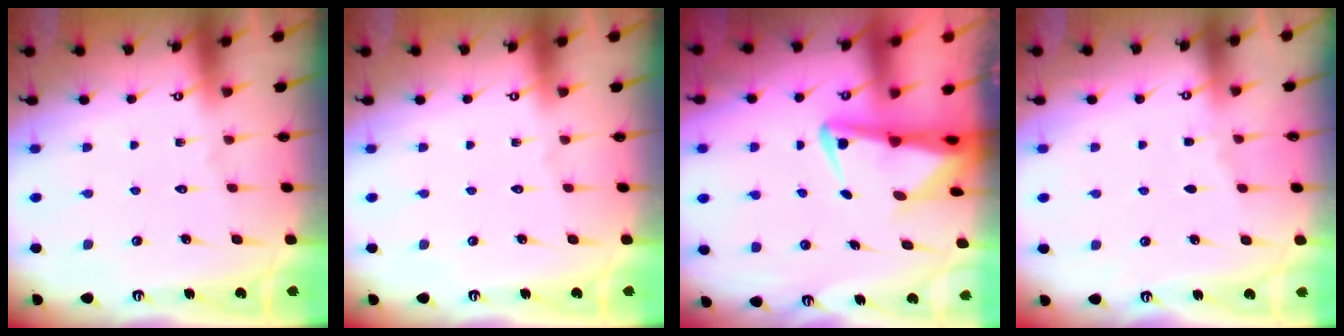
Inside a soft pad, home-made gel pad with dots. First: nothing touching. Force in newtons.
{"total": 0.0}
{"total": 4.1, "press": 4.0, "slide": 1.0}
{"total": 2.8, "press": 2.8, "slide": 0.4}